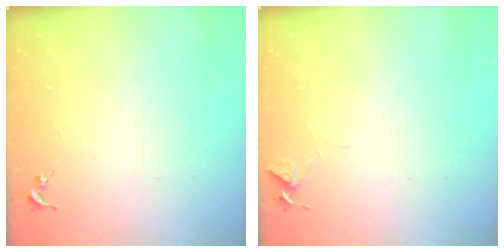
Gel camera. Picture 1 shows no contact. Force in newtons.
{"total": 6.0, "press": 5.9, "slide": 0.6}